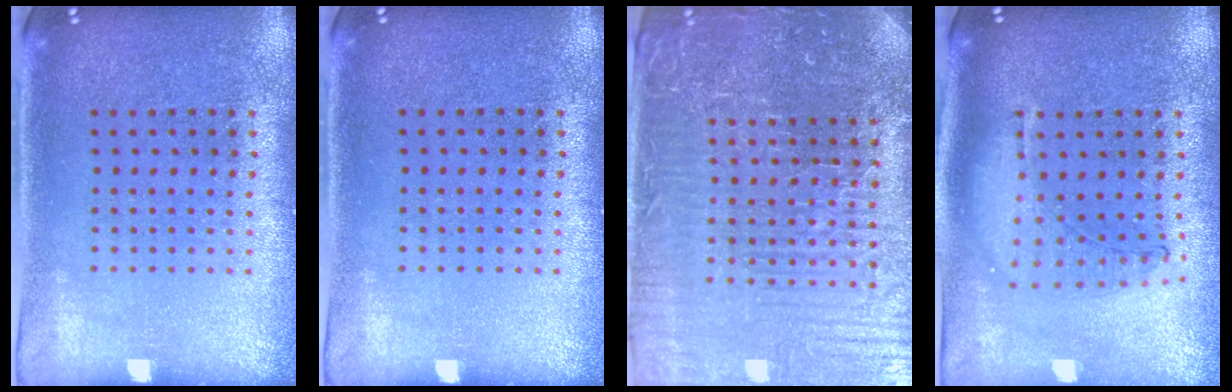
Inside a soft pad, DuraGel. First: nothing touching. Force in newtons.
{"total": 0.0}
{"total": 5.7, "press": 5.3, "slide": 2.2}
{"total": 1.1, "press": 1.0, "slide": 0.2}